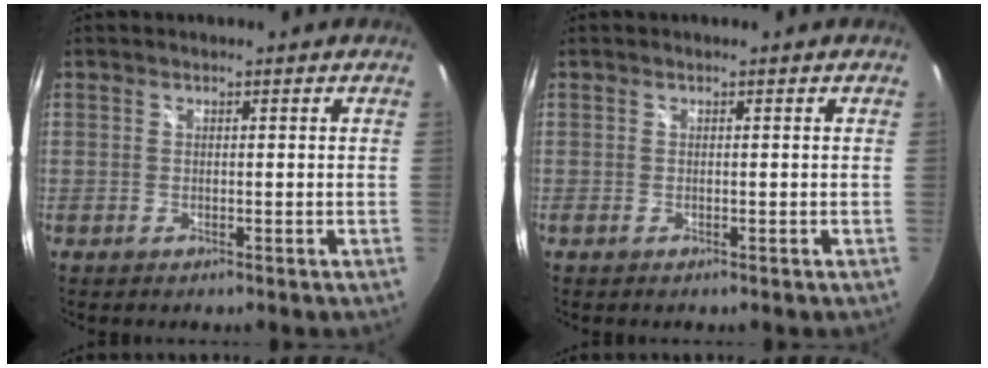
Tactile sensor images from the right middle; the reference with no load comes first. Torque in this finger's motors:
{"motor_torque": [0.24, -0.30, -0.03, 0.00]}